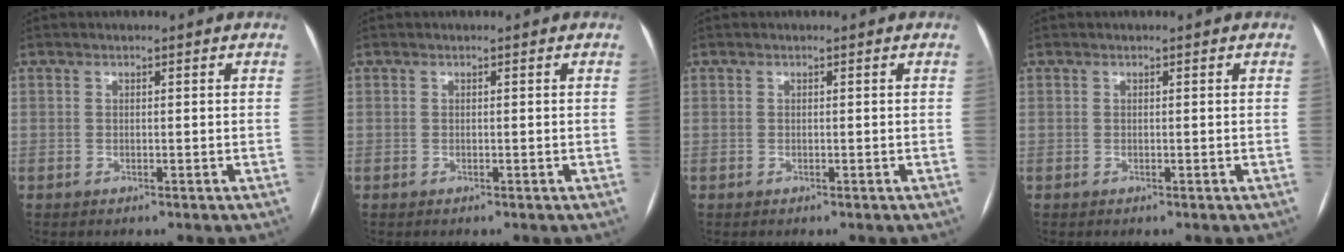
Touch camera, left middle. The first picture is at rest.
{"total": 0.0}
{"total": 0.0}
{"total": 0.0}